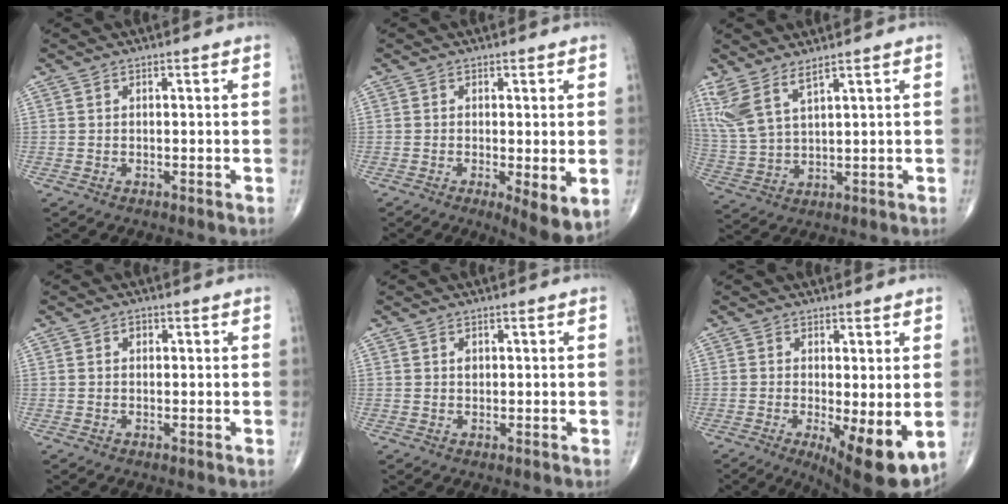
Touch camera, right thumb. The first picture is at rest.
{"total": 6.0, "force": [-1.1, 1.7, 5.7], "torque": [-0.087, -0.020, -0.017]}
{"total": 8.1, "force": [5.4, 2.2, 5.7], "torque": [-0.139, -0.024, 0.126]}
{"total": 1.0, "force": [0.2, 0.8, 0.5], "torque": [-0.004, 0.003, 0.002]}
{"total": 1.0, "force": [0.3, 0.7, 0.6], "torque": [-0.005, -0.001, 0.006]}
{"total": 10.4, "force": [-2.3, 3.2, 9.6], "torque": [-0.138, -0.025, -0.027]}